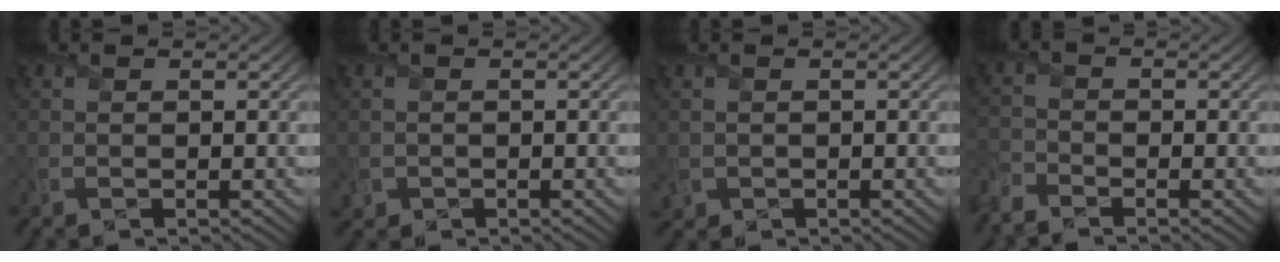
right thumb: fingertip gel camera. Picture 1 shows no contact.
{"total": 1.3, "force": [-0.6, 1.2, 0.0], "torque": [0.004, -0.007, -0.013]}
{"total": 1.2, "force": [-0.2, 1.2, 0.1], "torque": [-0.006, -0.009, -0.004]}
{"total": 3.5, "force": [-3.2, 1.1, 1.0], "torque": [-0.027, -0.013, -0.080]}